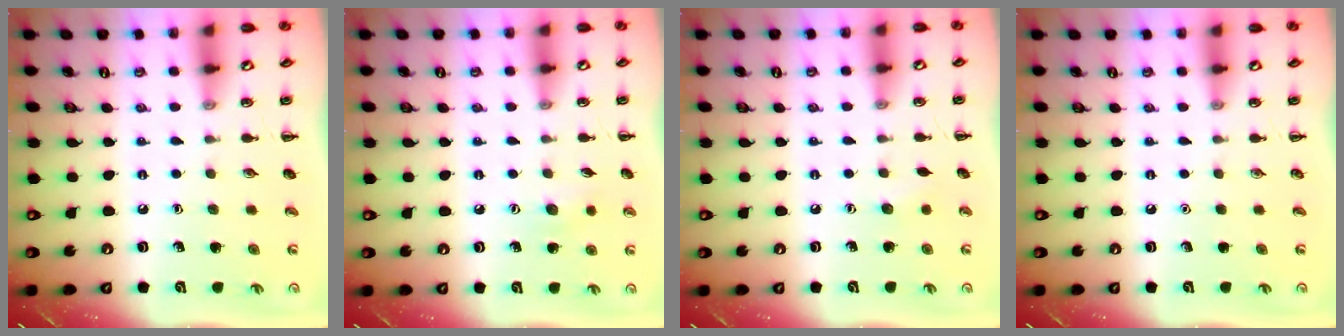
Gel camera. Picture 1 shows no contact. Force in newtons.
{"total": 5.7, "press": 5.5, "slide": 1.3}
{"total": 3.9, "press": 3.8, "slide": 1.0}
{"total": 0.0}